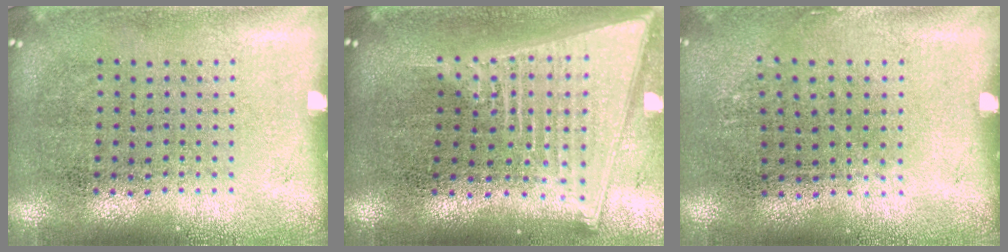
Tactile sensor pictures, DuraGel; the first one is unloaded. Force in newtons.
{"total": 2.2, "press": 1.8, "slide": 1.2}
{"total": 0.8, "press": 0.7, "slide": 0.5}